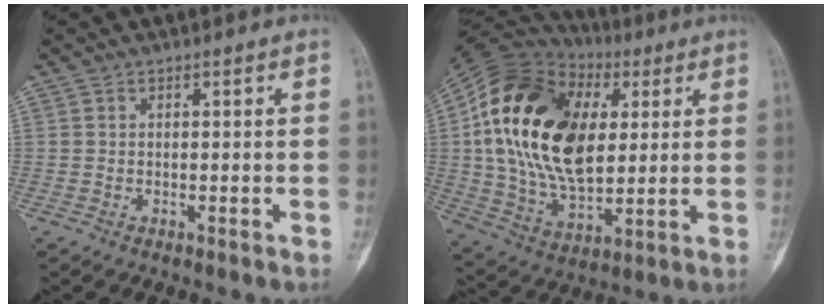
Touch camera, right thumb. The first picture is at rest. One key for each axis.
{"total": 27.3, "fx": 5.2, "fy": 16.3, "fz": 21.3, "tx": -0.396, "ty": -0.005, "tz": 0.088}